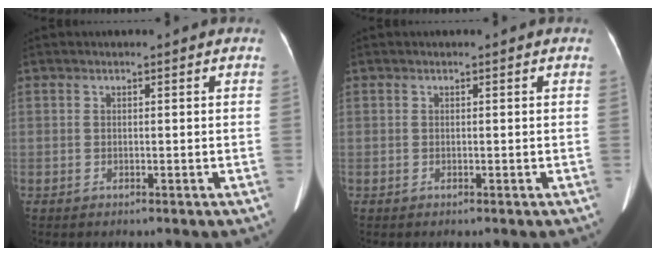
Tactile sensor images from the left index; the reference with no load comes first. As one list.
[{"total": 0.0}]